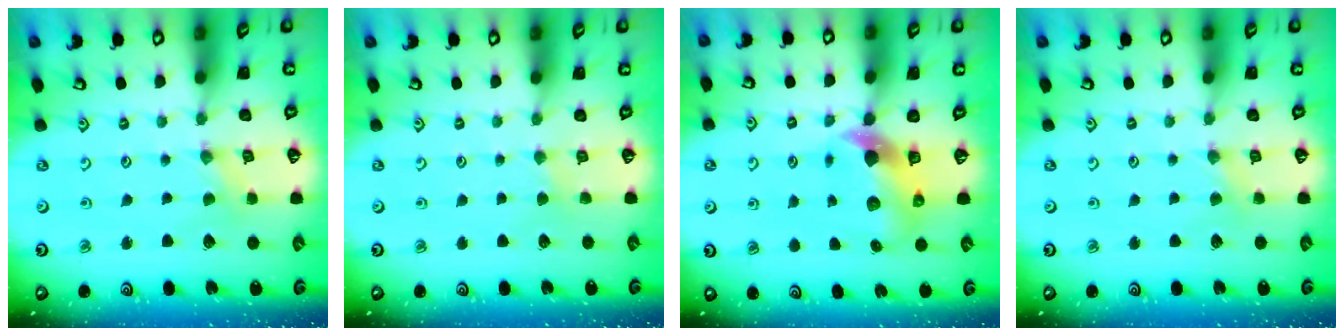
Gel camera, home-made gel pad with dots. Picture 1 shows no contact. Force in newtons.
{"total": 1.6, "press": 1.6, "slide": 0.3}
{"total": 7.1, "press": 7.0, "slide": 1.0}
{"total": 2.4, "press": 2.4, "slide": 0.4}